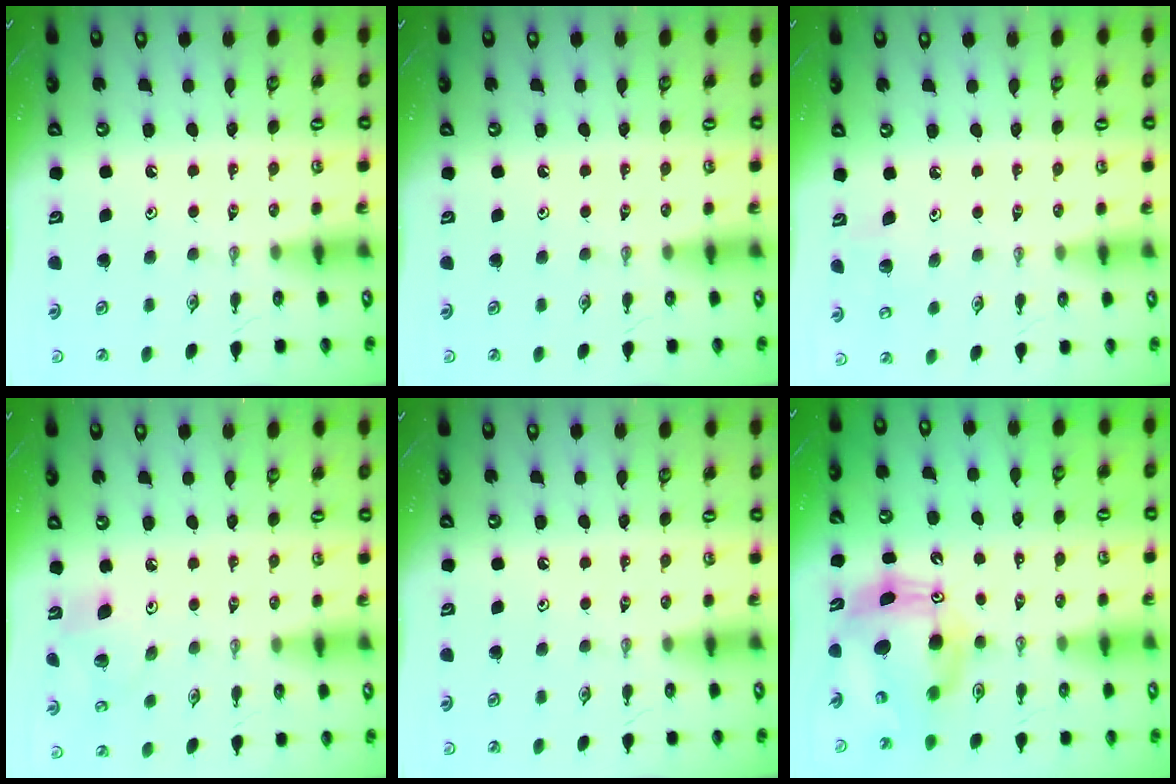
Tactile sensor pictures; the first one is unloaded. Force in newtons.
{"total": 0.0}
{"total": 6.8, "press": 6.7, "slide": 0.8}
{"total": 8.0, "press": 7.8, "slide": 1.7}
{"total": 0.0}
{"total": 11.3, "press": 11.3, "slide": 1.1}